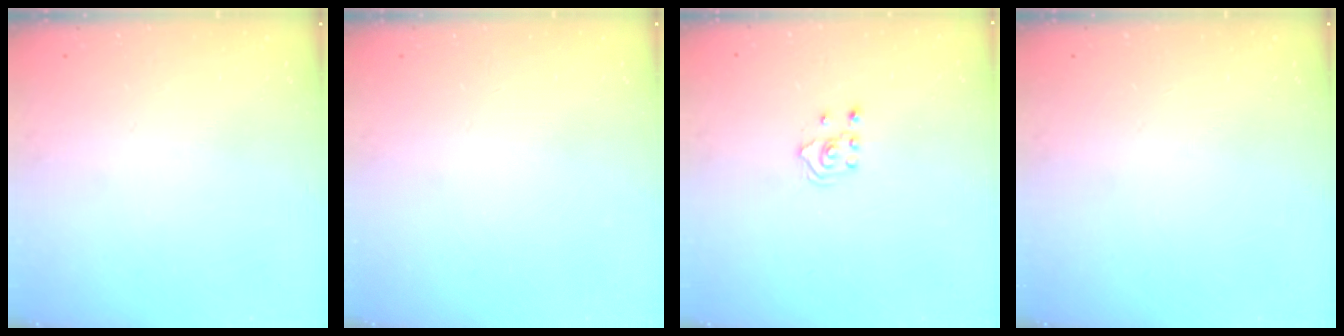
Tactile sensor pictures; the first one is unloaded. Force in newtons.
{"total": 0.0}
{"total": 3.2, "press": 3.1, "slide": 1.0}
{"total": 0.0}